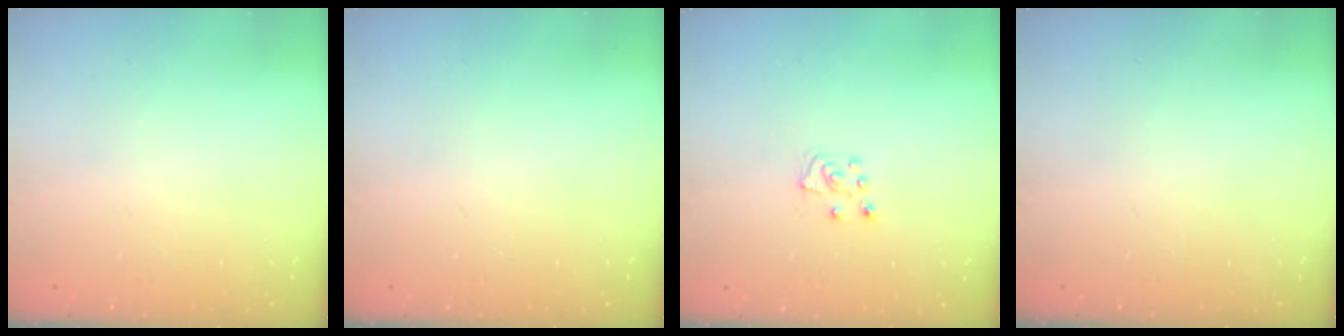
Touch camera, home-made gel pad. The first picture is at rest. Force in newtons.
{"total": 0.0}
{"total": 6.4, "press": 6.3, "slide": 0.5}
{"total": 0.0}